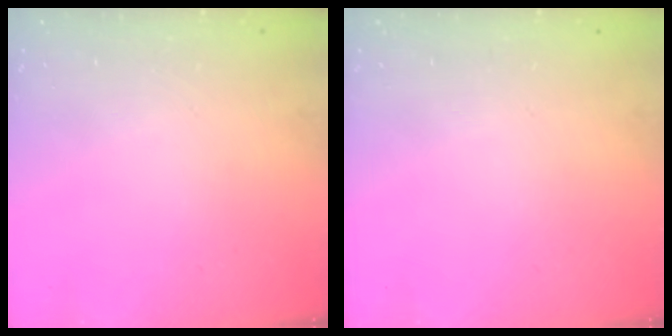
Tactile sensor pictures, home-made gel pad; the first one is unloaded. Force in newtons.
{"total": 0.0}